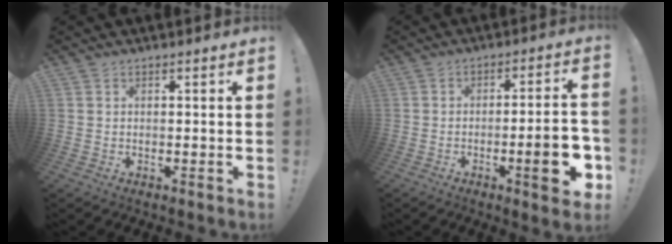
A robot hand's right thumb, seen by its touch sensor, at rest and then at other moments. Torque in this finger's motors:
{"motor_torque": [1.66, 1.86, 1.00, -0.99, 0.29]}